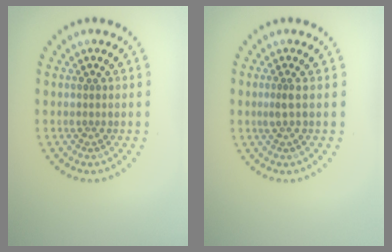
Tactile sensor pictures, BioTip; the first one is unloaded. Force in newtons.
{"total": 1.0, "press": 0.6, "slide": 0.8}